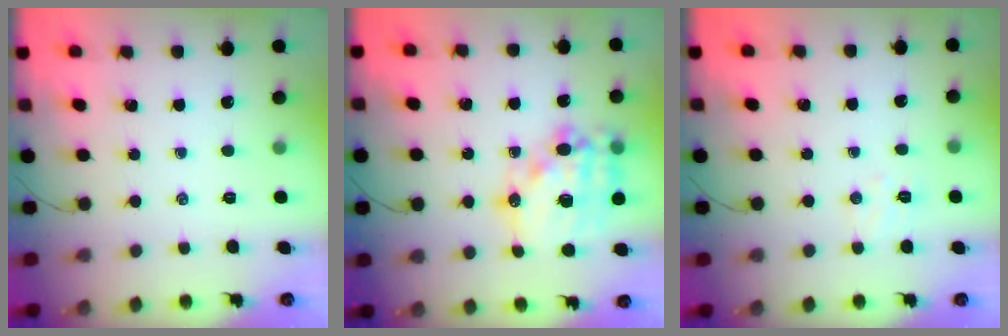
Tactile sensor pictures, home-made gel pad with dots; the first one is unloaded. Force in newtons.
{"total": 18.4, "press": 18.0, "slide": 3.9}
{"total": 4.2, "press": 4.1, "slide": 0.9}